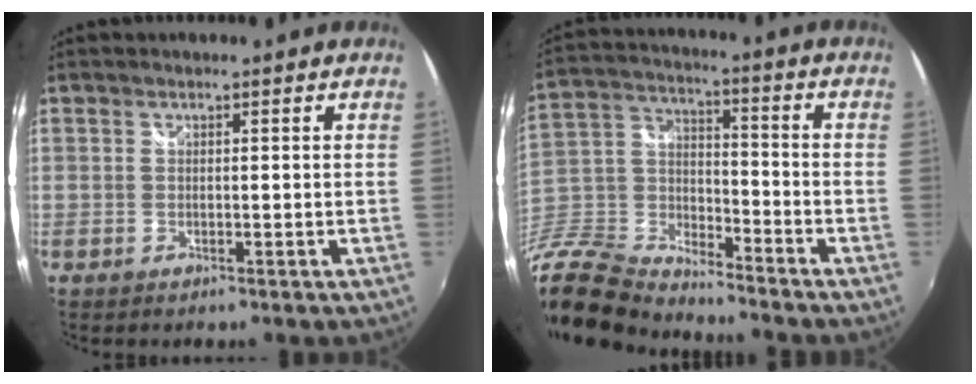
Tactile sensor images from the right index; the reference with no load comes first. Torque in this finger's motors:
{"motor_torque": [-1.79, -0.35, -1.05, -0.21]}